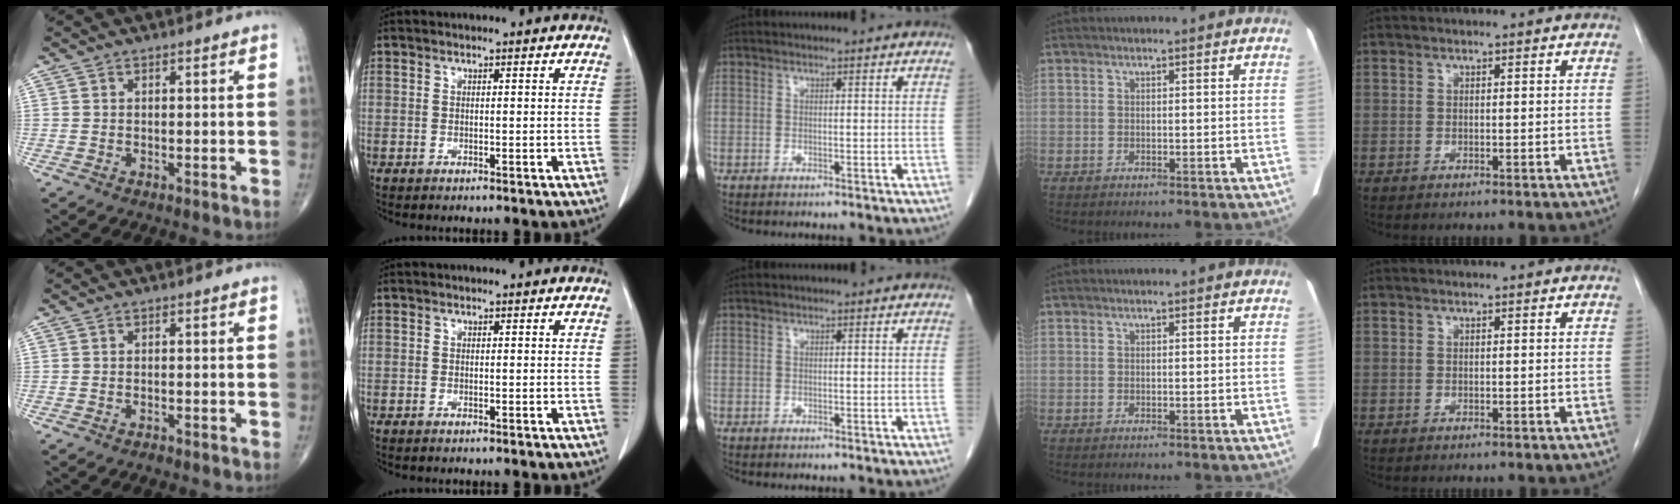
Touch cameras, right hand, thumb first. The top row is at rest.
{"thumb": {"total": 0.8, "force": [-0.6, 0.3, 0.3], "torque": [-0.009, 0.004, -0.010]}, "index": {"total": 0.6, "force": [-0.3, 0.4, 0.4], "torque": [-0.009, 0.000, -0.004]}}